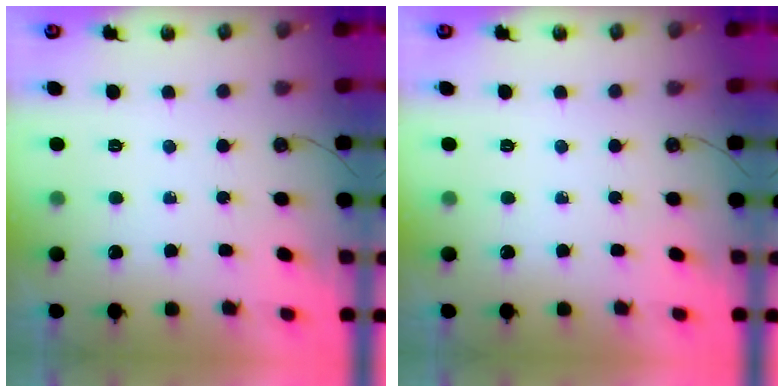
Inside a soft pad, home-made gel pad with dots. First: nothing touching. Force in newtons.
{"total": 0.0}